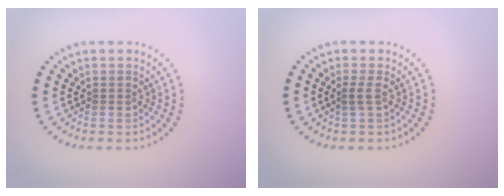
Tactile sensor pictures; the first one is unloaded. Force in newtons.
{"total": 1.0, "press": 0.9, "slide": 0.4}